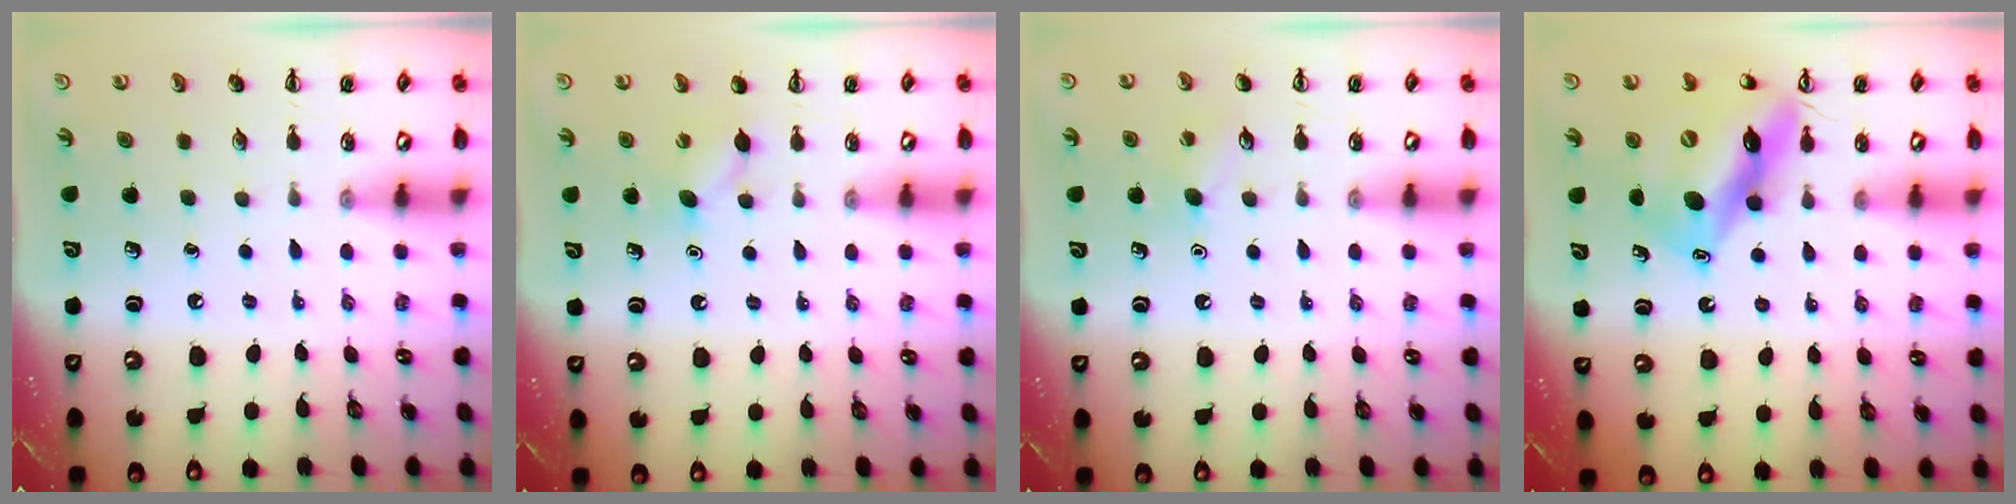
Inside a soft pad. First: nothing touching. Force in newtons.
{"total": 6.0, "press": 5.7, "slide": 1.7}
{"total": 8.2, "press": 8.1, "slide": 1.4}
{"total": 13.5, "press": 13.0, "slide": 3.8}